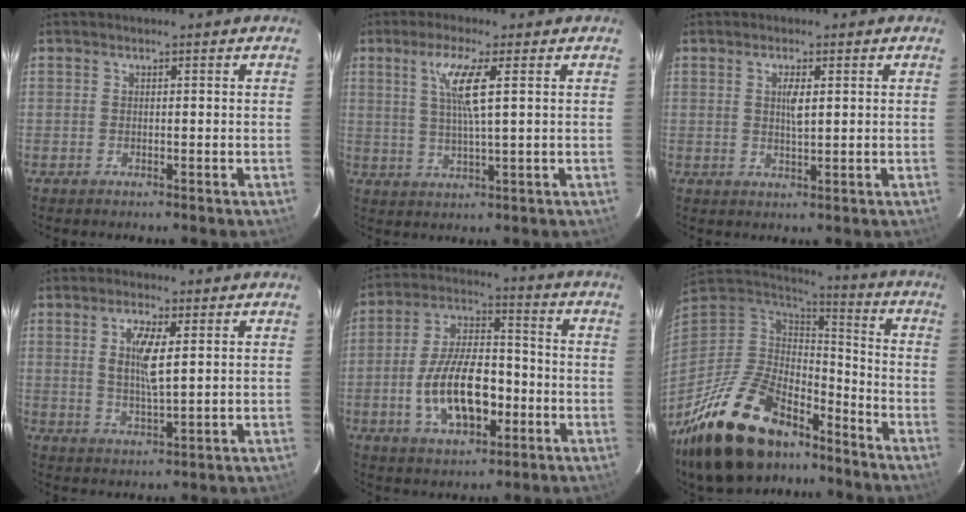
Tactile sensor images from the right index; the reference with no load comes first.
{"total": 6.8, "force": [2.3, 0.0, 6.4], "torque": [-0.121, -0.005, 0.044]}
{"total": 3.1, "force": [0.8, 1.0, 2.8], "torque": [-0.050, -0.002, 0.015]}
{"total": 6.7, "force": [1.9, 1.8, 6.2], "torque": [-0.115, -0.002, 0.037]}
{"total": 14.9, "force": [-4.1, 7.3, 12.3], "torque": [-0.242, 0.009, -0.061]}
{"total": 26.0, "force": [-17.8, 12.5, 14.2], "torque": [-0.292, -0.008, -0.284]}